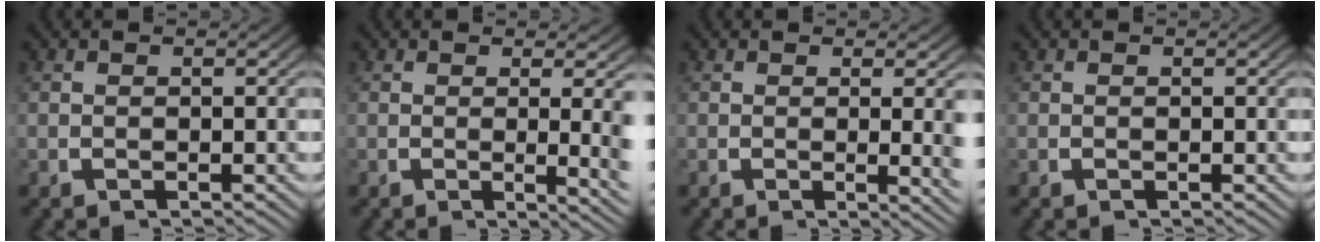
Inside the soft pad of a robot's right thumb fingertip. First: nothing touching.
{"total": 3.8, "force": [-0.4, 0.9, 3.7], "torque": [-0.050, -0.014, 0.000]}
{"total": 3.1, "force": [0.1, 0.7, 3.0], "torque": [-0.038, -0.011, 0.004]}
{"total": 0.0}